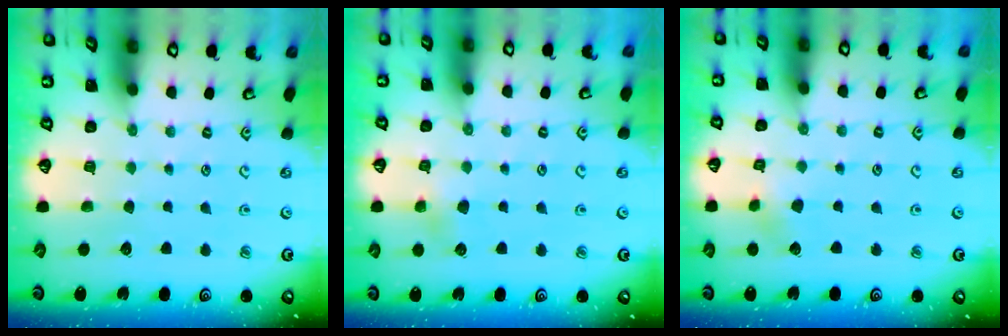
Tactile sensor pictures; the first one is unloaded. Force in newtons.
{"total": 3.9, "press": 3.9, "slide": 0.4}
{"total": 3.2, "press": 3.1, "slide": 0.5}